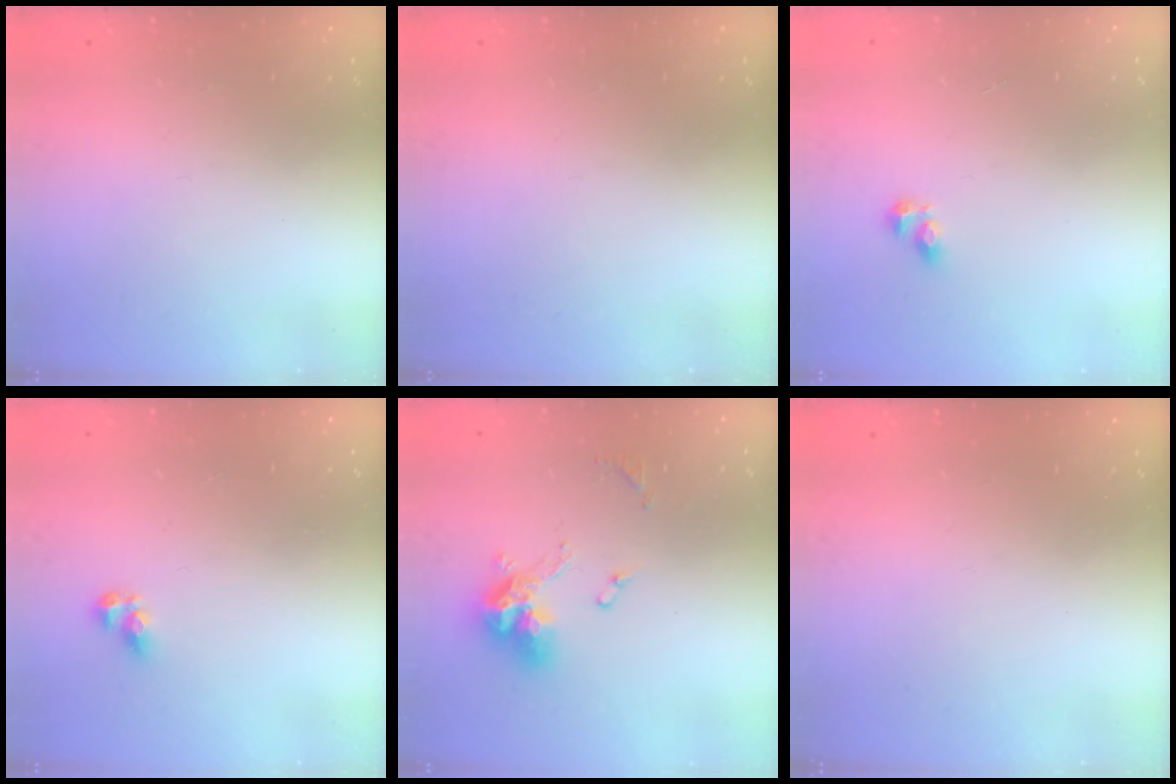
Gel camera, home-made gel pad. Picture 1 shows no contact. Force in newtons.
{"total": 0.0}
{"total": 2.5, "press": 2.5, "slide": 0.3}
{"total": 5.5, "press": 5.5, "slide": 0.6}
{"total": 11.0, "press": 10.9, "slide": 0.8}
{"total": 0.0}